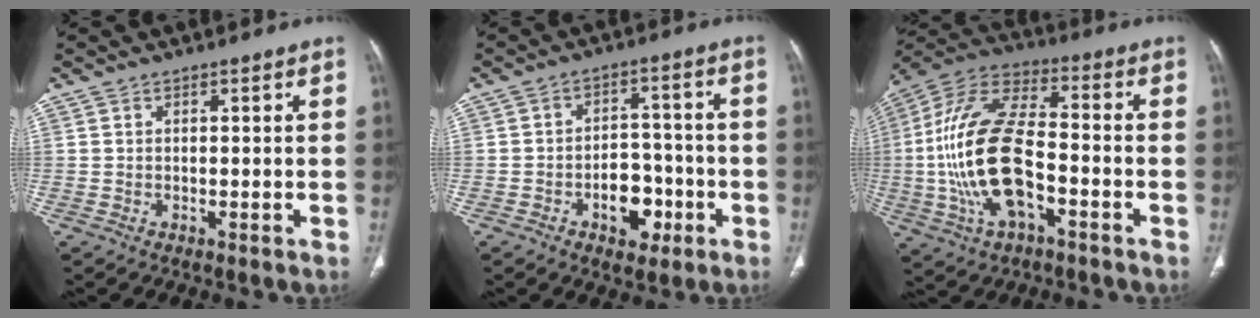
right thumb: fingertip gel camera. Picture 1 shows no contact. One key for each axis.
{"total": 8.0, "fx": -3.3, "fy": 5.4, "fz": 4.9, "tx": -0.036, "ty": 0.034, "tz": -0.045}
{"total": 20.4, "fx": -3.9, "fy": 9.6, "fz": 17.5, "tx": -0.364, "ty": 0.031, "tz": -0.071}